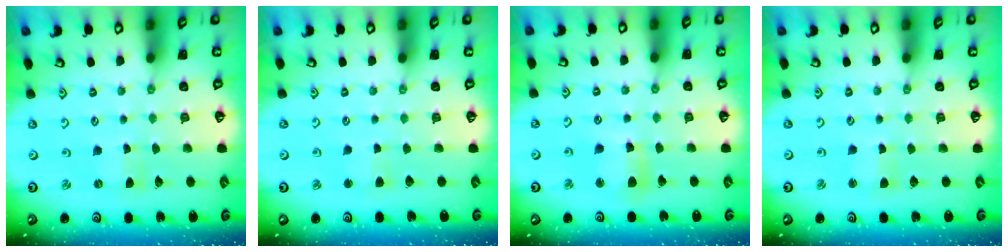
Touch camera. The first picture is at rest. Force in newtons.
{"total": 2.6, "press": 2.6, "slide": 0.4}
{"total": 8.0, "press": 8.0, "slide": 0.5}
{"total": 2.3, "press": 2.3, "slide": 0.4}